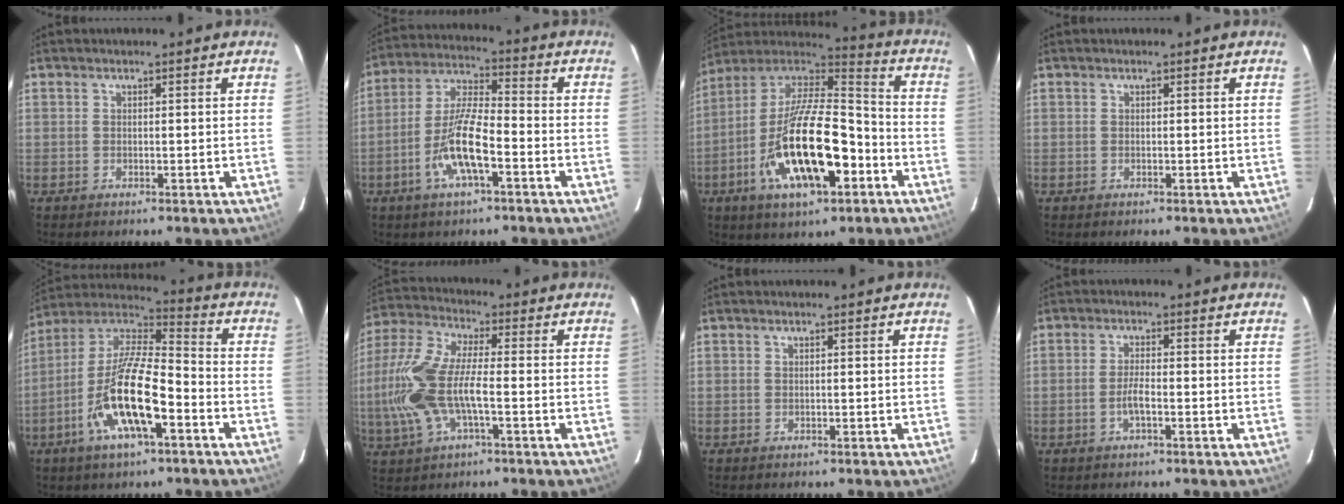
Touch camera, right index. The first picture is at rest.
{"total": 10.9, "force": [-4.7, 2.4, 9.5], "torque": [-0.199, 0.000, -0.091]}
{"total": 22.8, "force": [-8.3, 8.6, 19.5], "torque": [-0.365, -0.015, -0.147]}
{"total": 0.0}
{"total": 17.3, "force": [-7.0, 4.8, 15.1], "torque": [-0.297, -0.014, -0.140]}
{"total": 15.7, "force": [-3.2, 5.6, 14.3], "torque": [-0.306, 0.000, -0.066]}
{"total": 0.0}
{"total": 2.8, "force": [-1.2, 0.5, 2.5], "torque": [-0.053, 0.002, -0.025]}